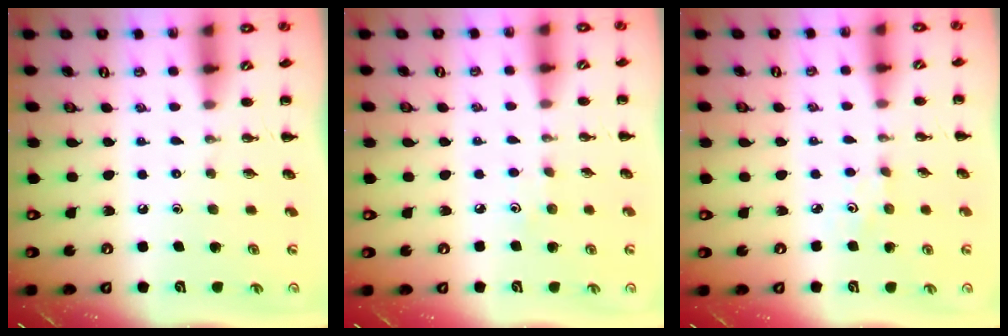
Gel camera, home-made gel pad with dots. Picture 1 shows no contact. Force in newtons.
{"total": 2.8, "press": 2.7, "slide": 0.8}
{"total": 1.4, "press": 1.3, "slide": 0.4}